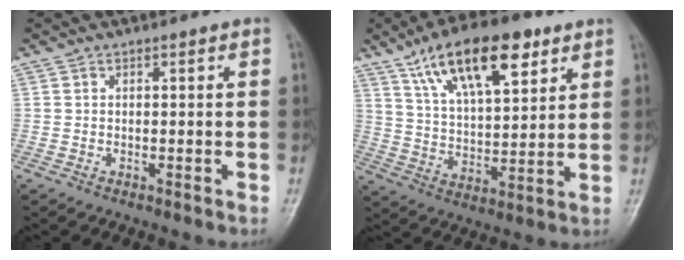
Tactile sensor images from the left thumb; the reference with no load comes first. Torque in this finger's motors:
{"motor_torque": [0.77, 0.79, 1.46, -1.31, 0.38]}